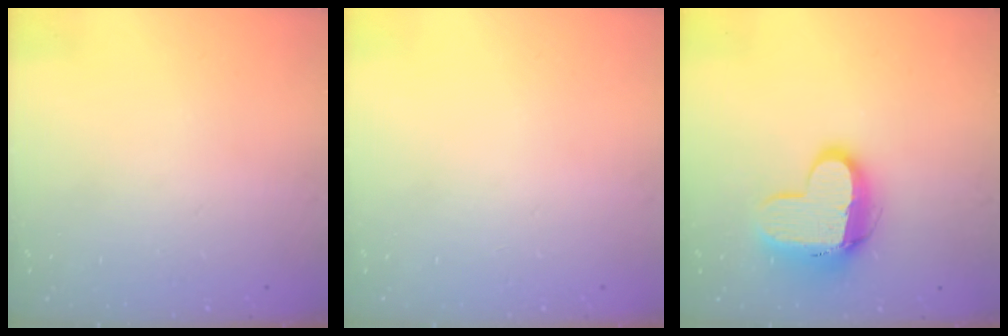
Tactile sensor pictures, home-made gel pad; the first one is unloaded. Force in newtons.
{"total": 0.0}
{"total": 12.0, "press": 11.9, "slide": 1.1}